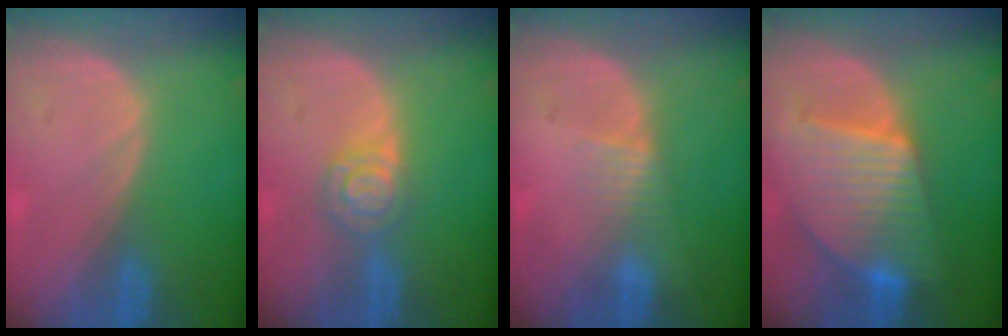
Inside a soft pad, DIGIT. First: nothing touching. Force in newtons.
{"total": 4.7, "press": 4.2, "slide": 2.1}
{"total": 2.6, "press": 2.4, "slide": 0.9}
{"total": 9.8, "press": 9.7, "slide": 0.7}